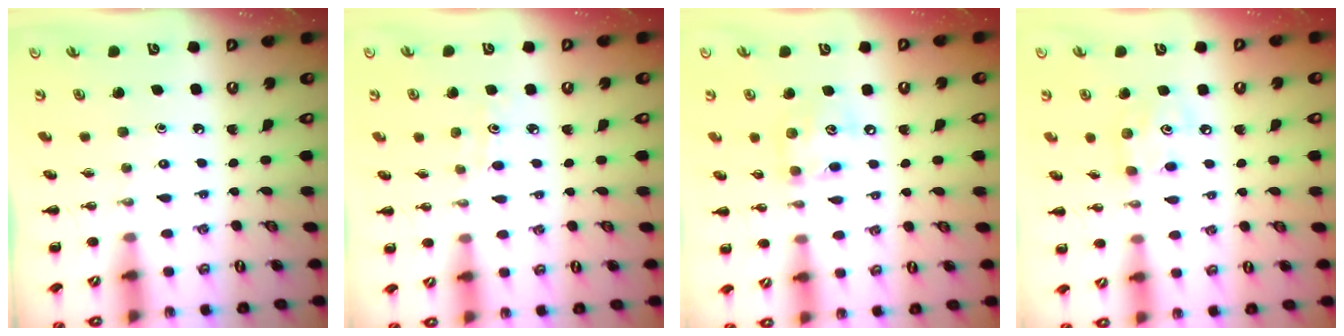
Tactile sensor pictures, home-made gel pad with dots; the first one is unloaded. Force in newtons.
{"total": 3.4, "press": 3.1, "slide": 1.4}
{"total": 8.2, "press": 8.2, "slide": 0.9}
{"total": 4.6, "press": 4.6, "slide": 0.5}